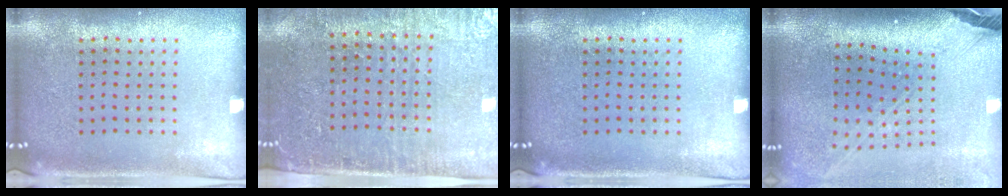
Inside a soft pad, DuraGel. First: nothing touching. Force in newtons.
{"total": 3.4, "press": 3.1, "slide": 1.3}
{"total": 0.0}
{"total": 2.8, "press": 2.0, "slide": 1.9}